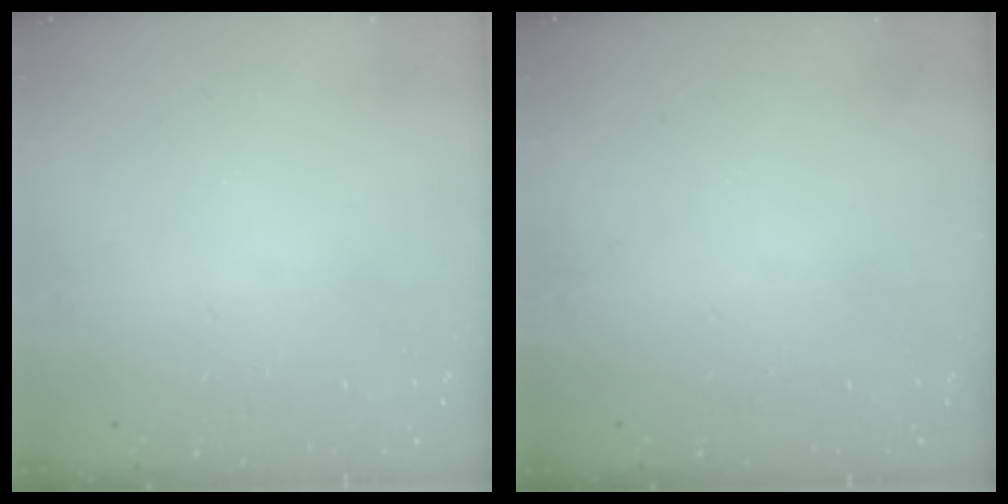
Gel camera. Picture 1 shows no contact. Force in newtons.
{"total": 0.0}